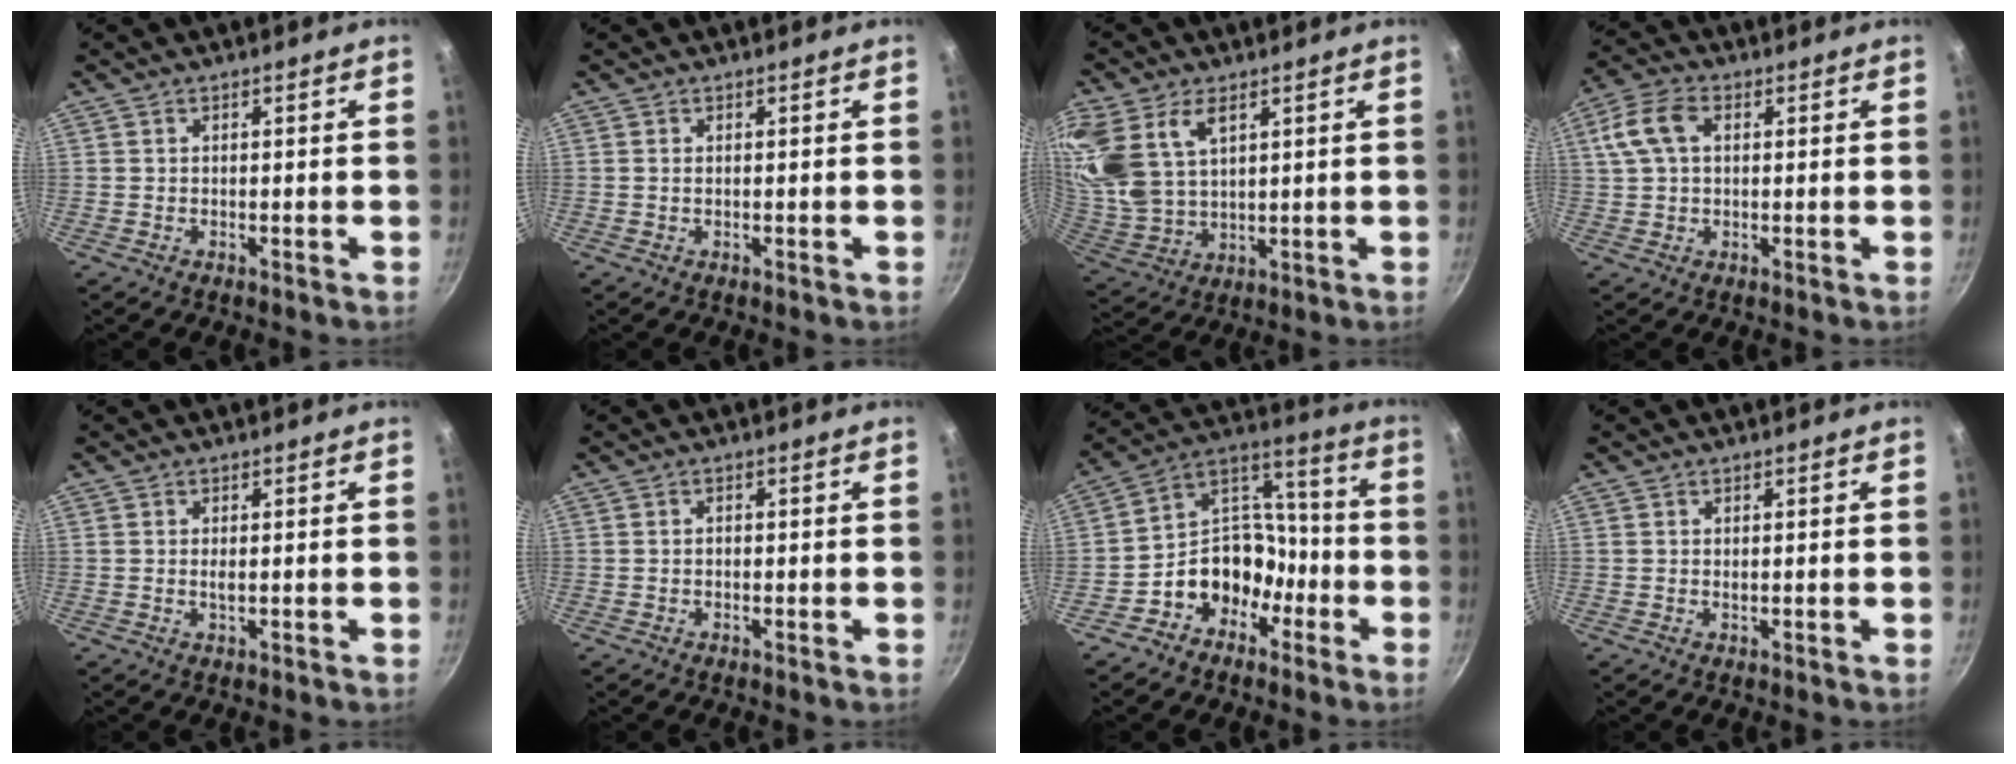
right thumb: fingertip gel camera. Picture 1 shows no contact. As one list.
[{"total": 0.0}, {"total": 18.5, "force": [7.4, 11.4, 12.6], "torque": [-0.304, -0.003, 0.154]}, {"total": 7.7, "force": [2.0, 4.9, 5.6], "torque": [-0.118, 0.019, 0.037]}, {"total": 1.1, "force": [0.1, 0.4, 1.0], "torque": [-0.019, -0.002, 0.004]}, {"total": 0.7, "force": [-0.1, 0.5, 0.4], "torque": [-0.005, 0.001, -0.003]}, {"total": 13.8, "force": [-5.9, 10.2, 7.1], "torque": [-0.072, 0.082, -0.109]}, {"total": 0.5, "force": [0.2, 0.3, 0.4], "torque": [-0.006, -0.001, 0.004]}]